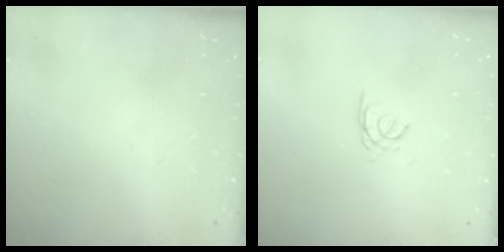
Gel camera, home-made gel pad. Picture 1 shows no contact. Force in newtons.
{"total": 1.5, "press": 1.4, "slide": 0.4}